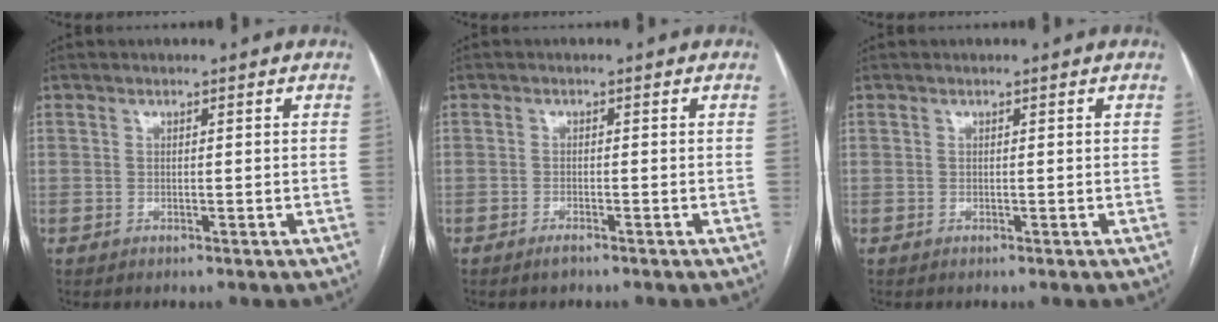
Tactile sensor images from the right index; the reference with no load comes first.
{"total": 1.3, "force": [-1.0, 0.2, 0.7], "torque": [-0.013, -0.001, -0.016]}
{"total": 0.0}